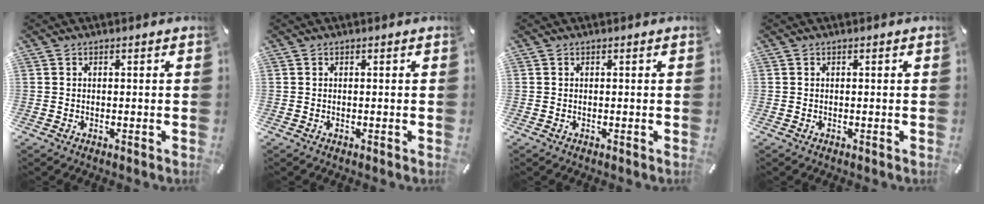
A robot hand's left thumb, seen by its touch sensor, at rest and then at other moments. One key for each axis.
{"total": 0.0}
{"total": 0.0}
{"total": 0.0}